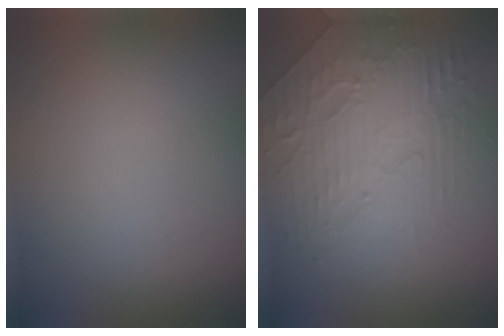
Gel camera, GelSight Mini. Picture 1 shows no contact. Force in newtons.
{"total": 3.9, "press": 3.6, "slide": 1.6}